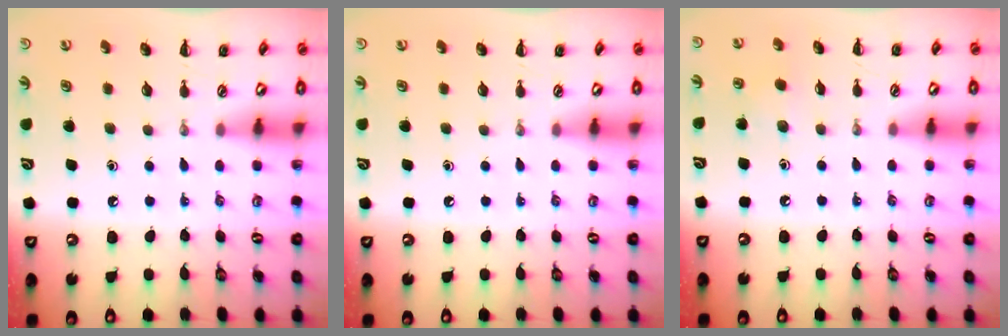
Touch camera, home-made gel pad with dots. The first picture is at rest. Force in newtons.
{"total": 0.0}
{"total": 2.4, "press": 2.3, "slide": 0.8}